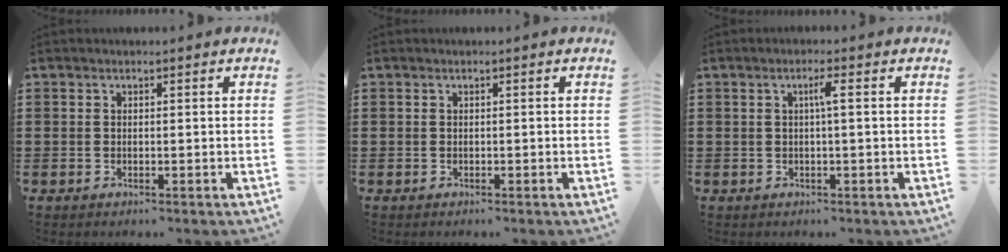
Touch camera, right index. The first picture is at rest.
{"total": 0.0}
{"total": 2.1, "force": [0.2, -0.2, 2.1], "torque": [-0.040, -0.002, 0.000]}